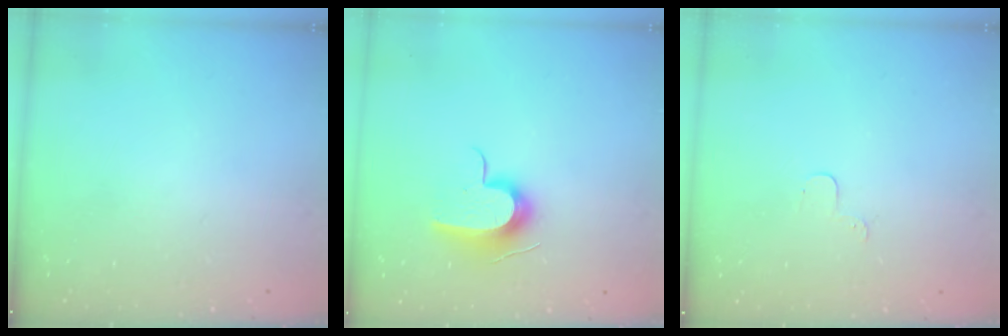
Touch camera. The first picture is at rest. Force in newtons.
{"total": 10.7, "press": 10.7, "slide": 0.4}
{"total": 3.7, "press": 3.7, "slide": 0.4}